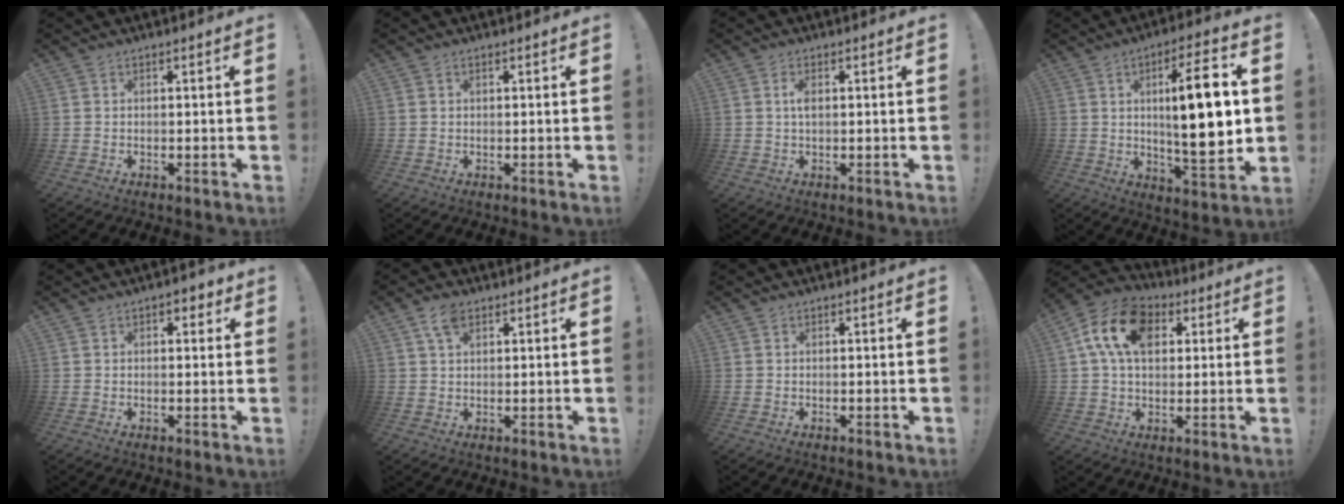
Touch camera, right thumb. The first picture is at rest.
{"total": 0.5, "force": [0.3, 0.4, 0.2], "torque": [-0.004, 0.004, 0.005]}
{"total": 2.5, "force": [0.4, 1.1, 2.2], "torque": [-0.031, 0.000, 0.002]}
{"total": 18.2, "force": [2.4, 4.6, 17.5], "torque": [-0.265, -0.007, 0.025]}
{"total": 2.4, "force": [0.7, 1.7, 1.7], "torque": [-0.011, 0.000, 0.006]}
{"total": 4.9, "force": [2.5, 2.7, 3.3], "torque": [-0.056, -0.002, 0.046]}
{"total": 0.0}
{"total": 15.5, "force": [5.0, 10.4, 10.4], "torque": [-0.180, 0.004, 0.093]}